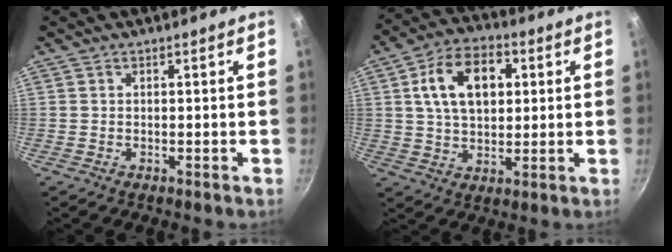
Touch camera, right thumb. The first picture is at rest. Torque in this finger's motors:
{"motor_torque": [-1.23, 1.65, 1.54, 0.52, 0.44]}